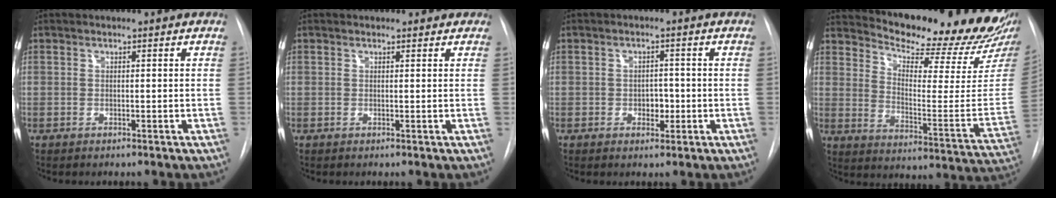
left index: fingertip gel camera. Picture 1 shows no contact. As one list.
[{"total": 1.1, "force": [0.8, 0.8, 0.1], "torque": [0.003, 0.002, 0.000]}, {"total": 2.6, "force": [-1.4, 1.6, 1.6], "torque": [-0.017, -0.002, -0.017]}, {"total": 21.2, "force": [19.5, 1.8, 8.2], "torque": [-0.126, -0.109, 0.253]}]